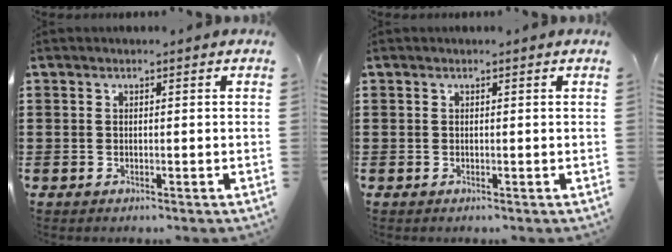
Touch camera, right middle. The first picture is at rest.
{"total": 0.0}